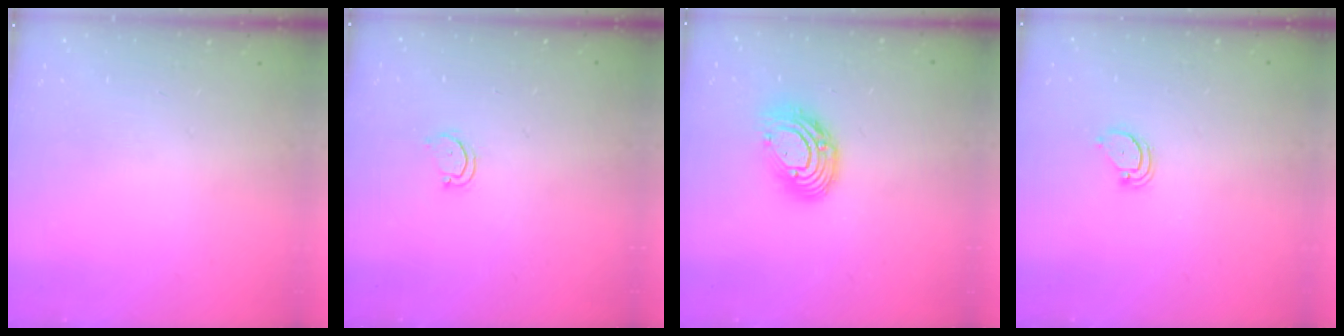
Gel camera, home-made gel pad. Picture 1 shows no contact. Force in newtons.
{"total": 2.7, "press": 2.7, "slide": 0.3}
{"total": 12.0, "press": 11.9, "slide": 1.0}
{"total": 2.1, "press": 2.1, "slide": 0.1}